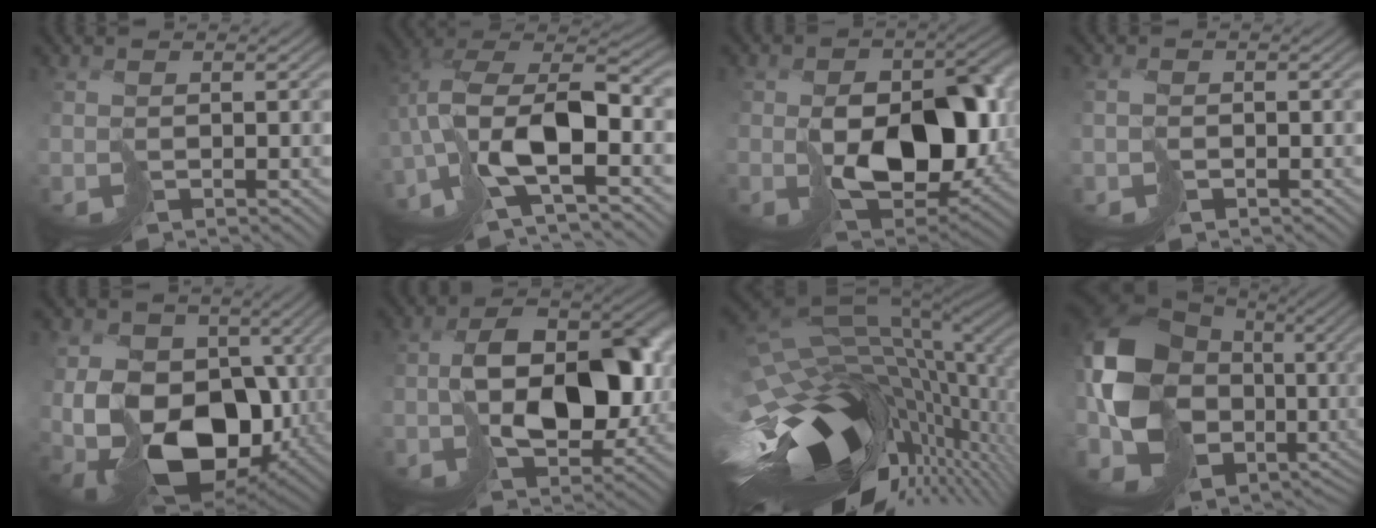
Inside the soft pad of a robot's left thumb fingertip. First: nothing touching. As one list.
[{"total": 11.5, "force": [-3.8, 4.8, 9.7], "torque": [-0.192, 0.008, -0.081]}, {"total": 12.9, "force": [-0.9, 8.6, 9.6], "torque": [-0.130, -0.018, -0.002]}, {"total": 2.1, "force": [-0.6, 1.9, 0.7], "torque": [-0.012, 0.003, -0.011]}, {"total": 14.9, "force": [-2.2, 10.6, 10.2], "torque": [-0.181, -0.020, -0.027]}, {"total": 10.9, "force": [-0.7, 7.0, 8.3], "torque": [-0.122, 0.007, 0.000]}, {"total": 17.2, "force": [-4.9, 9.2, 13.7], "torque": [-0.275, -0.026, -0.076]}, {"total": 19.1, "force": [-2.1, 15.0, 11.6], "torque": [-0.262, -0.030, -0.010]}]